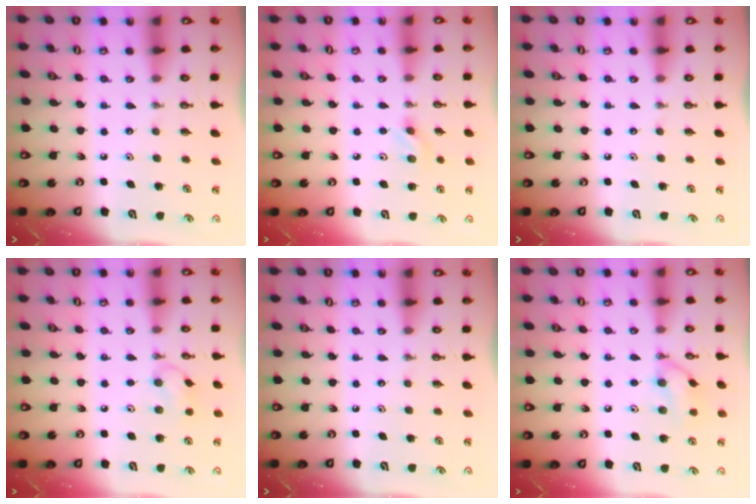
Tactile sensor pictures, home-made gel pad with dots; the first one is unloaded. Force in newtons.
{"total": 6.5, "press": 6.0, "slide": 2.3}
{"total": 0.0}
{"total": 8.1, "press": 7.7, "slide": 2.7}
{"total": 0.0}
{"total": 10.3, "press": 10.2, "slide": 1.5}